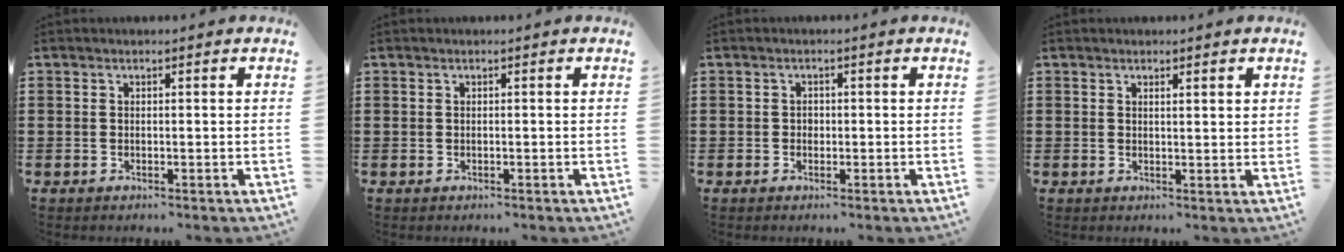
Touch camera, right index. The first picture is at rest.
{"total": 0.0}
{"total": 0.8, "force": [-0.1, 0.7, 0.4], "torque": [-0.010, 0.003, -0.002]}
{"total": 1.1, "force": [0.9, 0.2, 0.6], "torque": [-0.011, 0.002, 0.017]}